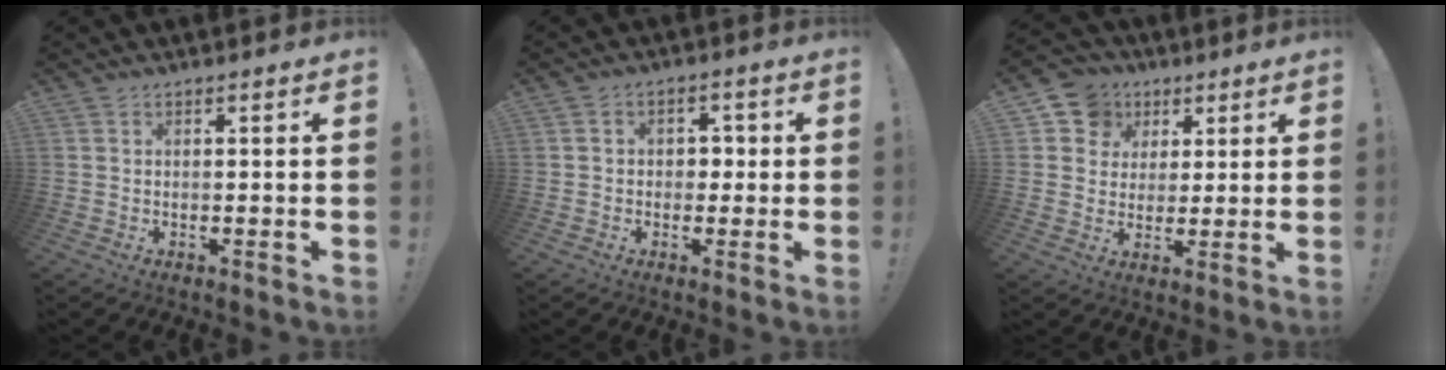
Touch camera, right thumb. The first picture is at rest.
{"total": 4.1, "force": [-0.4, 3.6, 1.9], "torque": [-0.016, 0.004, -0.012]}
{"total": 9.4, "force": [3.7, 8.4, 1.9], "torque": [-0.028, -0.020, 0.075]}